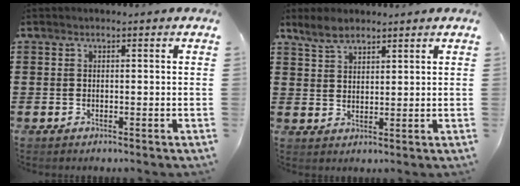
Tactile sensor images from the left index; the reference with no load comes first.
{"total": 3.8, "force": [3.1, 1.6, 1.4], "torque": [-0.036, 0.004, 0.060]}